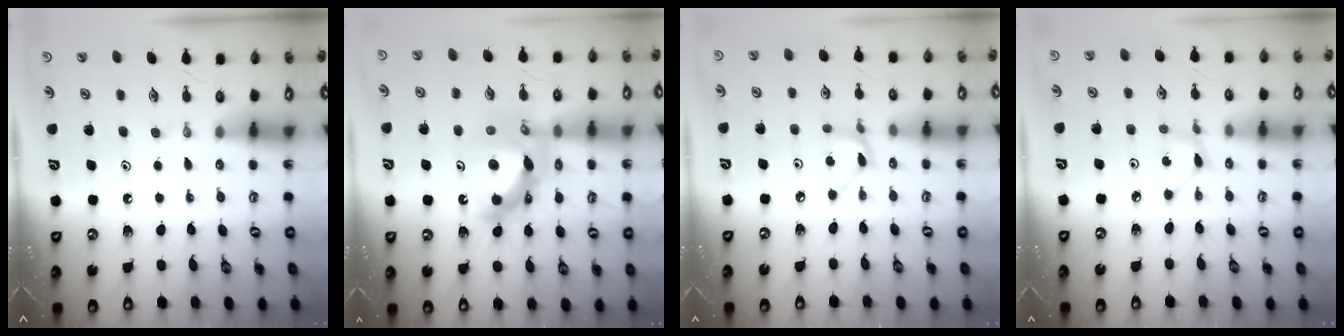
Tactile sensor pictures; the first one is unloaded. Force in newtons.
{"total": 13.8, "press": 13.7, "slide": 1.5}
{"total": 4.6, "press": 4.5, "slide": 0.5}
{"total": 1.5, "press": 1.5, "slide": 0.1}